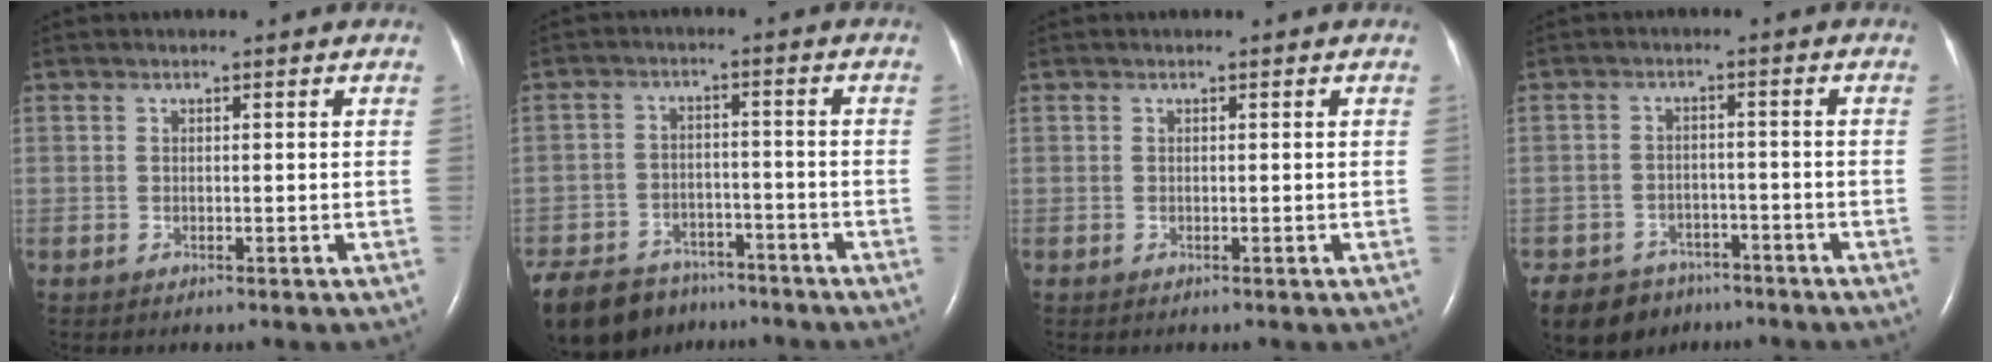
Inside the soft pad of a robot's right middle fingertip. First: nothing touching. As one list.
[{"total": 16.0, "force": [-12.6, 8.1, 5.8], "torque": [-0.148, -0.011, -0.185]}, {"total": 0.0}, {"total": 9.2, "force": [-7.0, 5.6, 2.0], "torque": [-0.040, 0.000, -0.104]}]